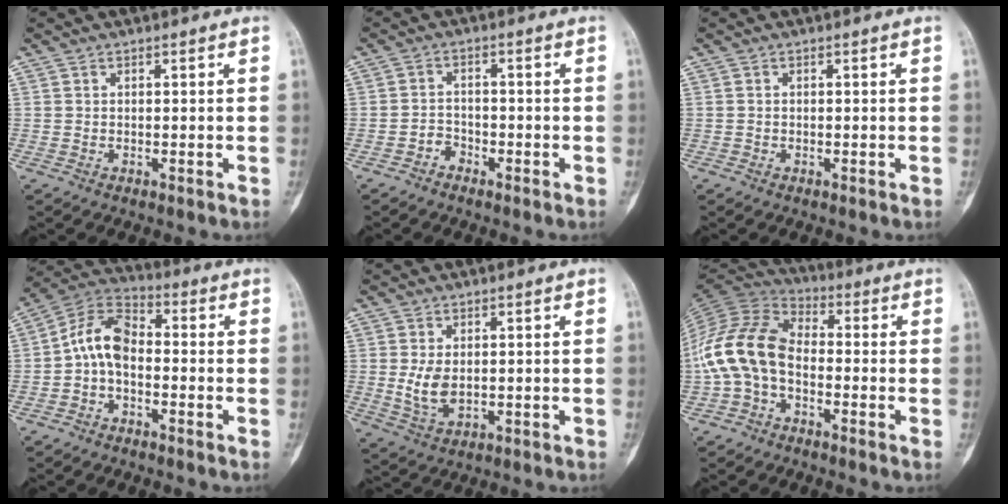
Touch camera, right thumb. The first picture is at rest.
{"total": 2.4, "force": [-1.7, 1.6, 0.3], "torque": [0.003, 0.017, -0.036]}
{"total": 0.0}
{"total": 9.0, "force": [-1.3, 5.6, 7.0], "torque": [-0.119, 0.036, -0.042]}
{"total": 5.0, "force": [0.0, 3.0, 4.0], "torque": [-0.073, -0.010, 0.008]}
{"total": 13.3, "force": [-2.7, 8.6, 9.7], "torque": [-0.192, 0.046, -0.064]}